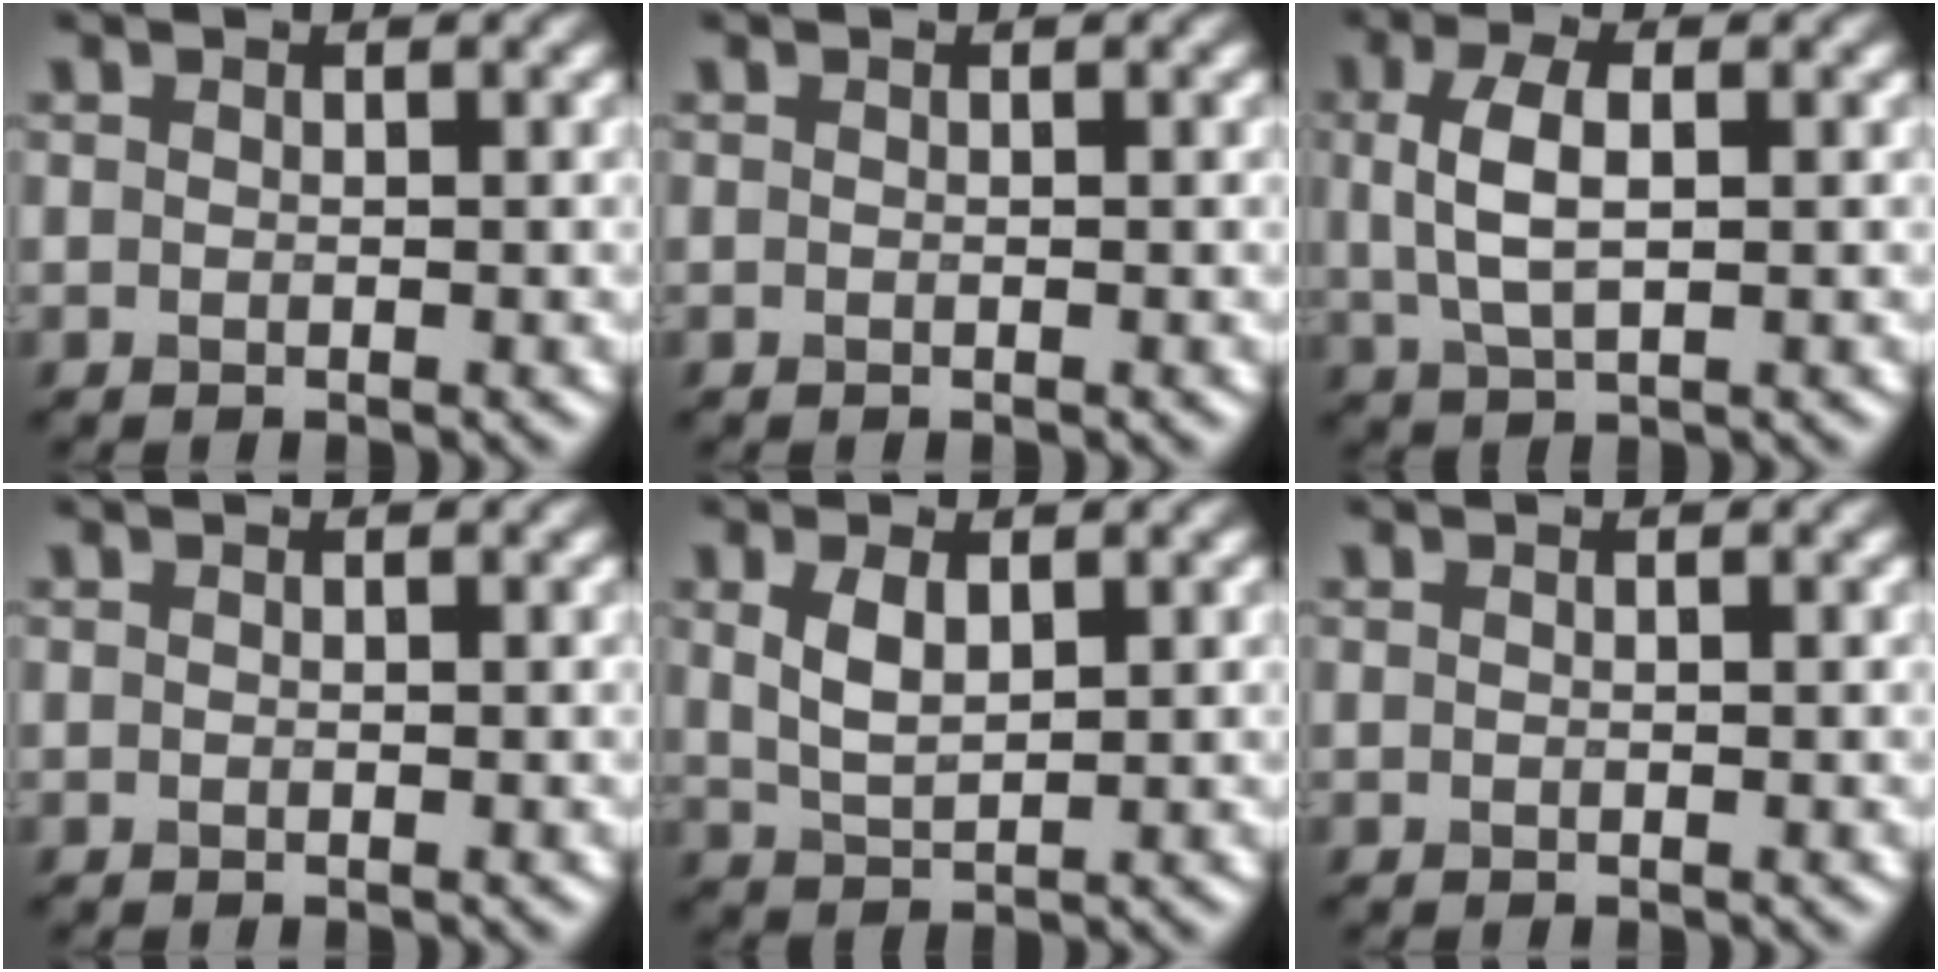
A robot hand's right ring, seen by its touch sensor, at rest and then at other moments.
{"total": 0.0}
{"total": 4.3, "force": [0.7, 1.9, 3.8], "torque": [-0.084, 0.004, 0.012]}
{"total": 0.0}
{"total": 2.9, "force": [1.0, 1.5, 2.3], "torque": [-0.055, -0.002, 0.026]}
{"total": 0.0}